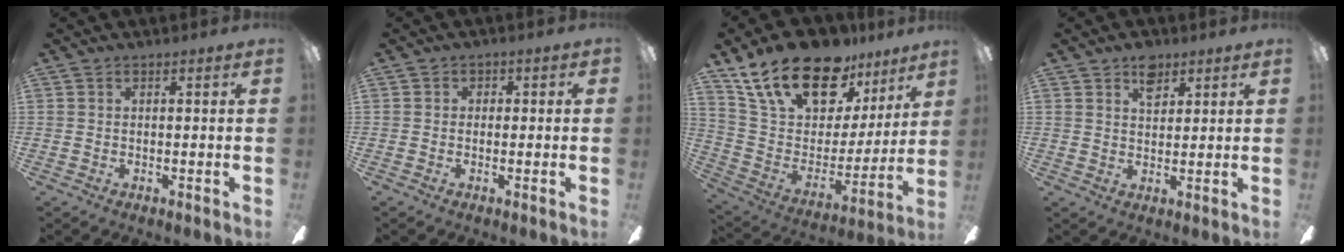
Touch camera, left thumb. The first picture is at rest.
{"total": 1.5, "force": [-0.8, 1.2, 0.5], "torque": [-0.007, 0.008, -0.017]}
{"total": 23.2, "force": [16.2, 11.4, 12.2], "torque": [-0.209, -0.099, 0.293]}
{"total": 5.6, "force": [3.5, 3.2, 2.8], "torque": [-0.032, -0.011, 0.060]}